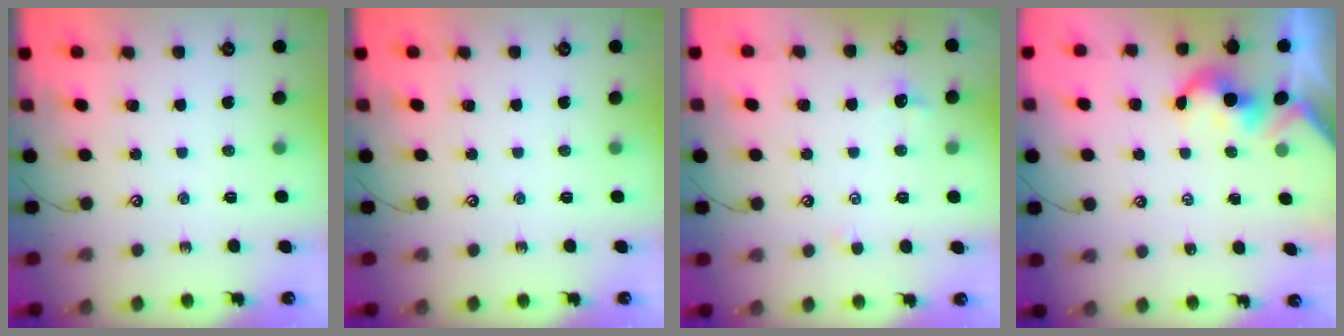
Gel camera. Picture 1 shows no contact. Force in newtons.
{"total": 0.0}
{"total": 0.9, "press": 0.8, "slide": 0.5}
{"total": 1.9, "press": 1.9, "slide": 0.2}